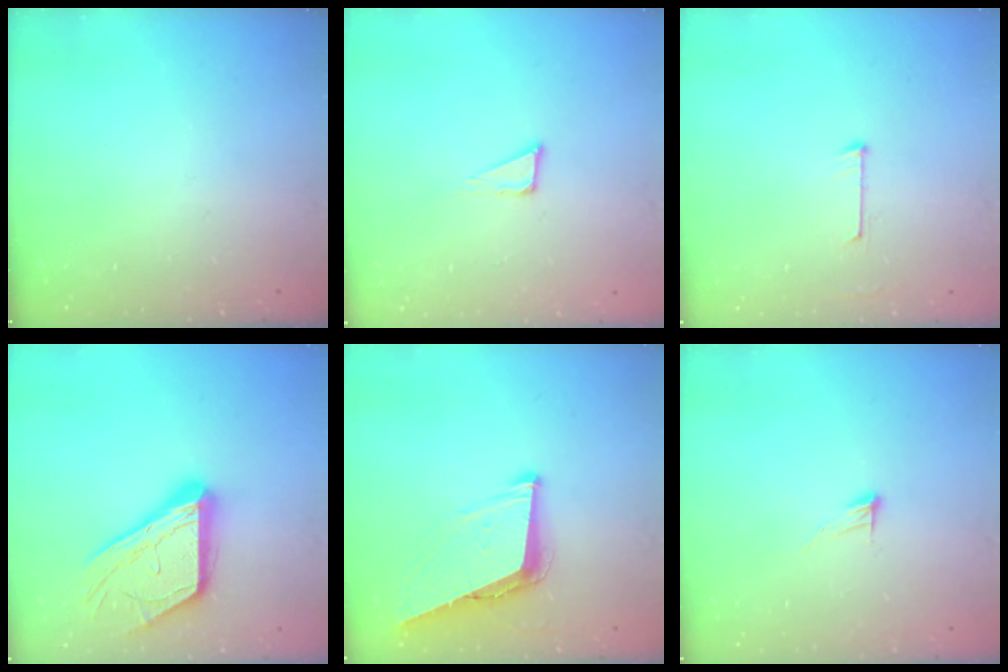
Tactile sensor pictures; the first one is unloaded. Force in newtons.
{"total": 4.4, "press": 4.3, "slide": 0.8}
{"total": 5.9, "press": 5.9, "slide": 0.4}
{"total": 17.1, "press": 17.0, "slide": 1.6}
{"total": 9.2, "press": 8.7, "slide": 2.9}
{"total": 5.2, "press": 5.1, "slide": 0.4}